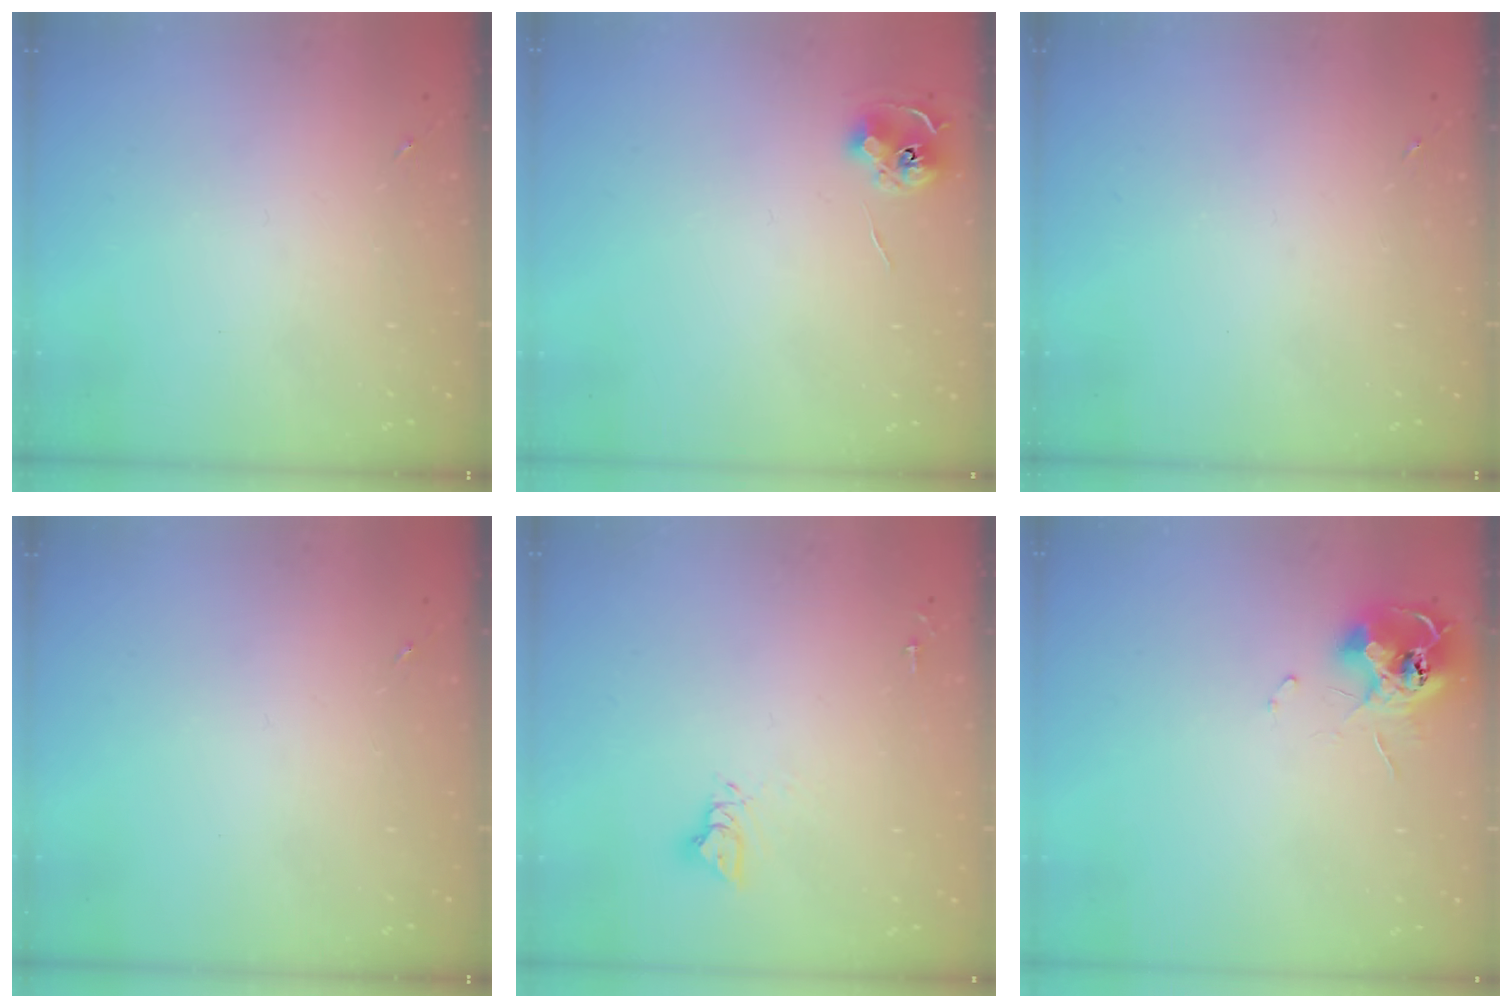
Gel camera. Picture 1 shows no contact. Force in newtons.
{"total": 6.6, "press": 6.6, "slide": 0.3}
{"total": 0.0}
{"total": 0.0}
{"total": 6.2, "press": 6.2, "slide": 0.3}
{"total": 12.0, "press": 11.9, "slide": 1.2}